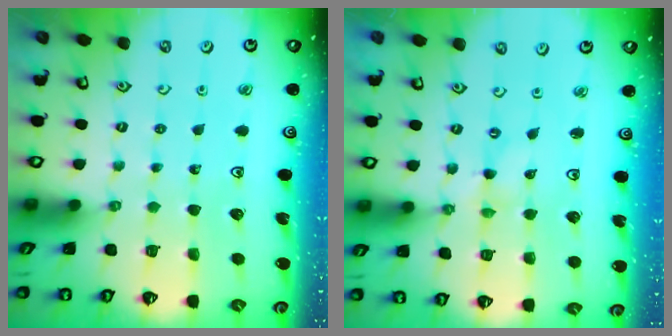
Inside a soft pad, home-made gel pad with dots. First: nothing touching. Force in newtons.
{"total": 0.0}